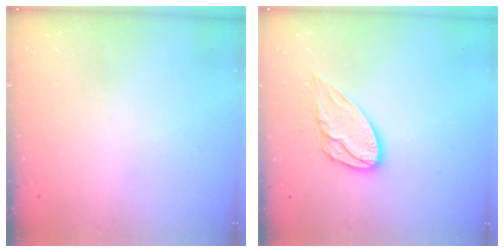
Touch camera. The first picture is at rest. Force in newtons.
{"total": 10.3, "press": 10.3, "slide": 0.4}